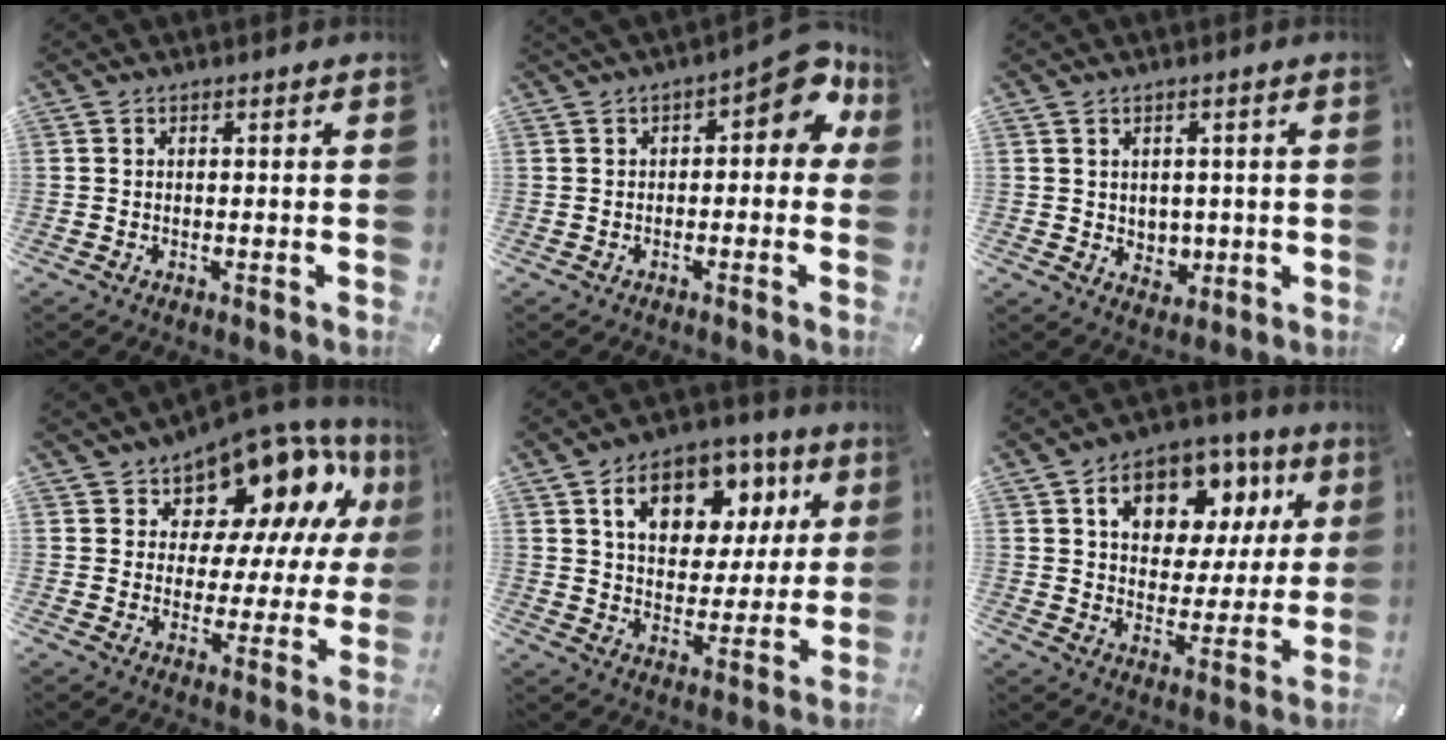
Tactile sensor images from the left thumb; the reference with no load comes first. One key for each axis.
{"total": 9.9, "fx": 3.4, "fy": 4.7, "fz": 8.0, "tx": -0.095, "ty": -0.022, "tz": 0.054}
{"total": 3.9, "fx": 1.3, "fy": 3.6, "fz": 0.6, "tx": 0.004, "ty": -0.007, "tz": 0.020}
{"total": 14.2, "fx": 10.5, "fy": 7.7, "fz": 5.7, "tx": -0.095, "ty": -0.086, "tz": 0.179}
{"total": 15.7, "fx": 7.5, "fy": 10.6, "fz": 8.8, "tx": -0.130, "ty": -0.025, "tz": 0.131}
{"total": 14.5, "fx": 7.0, "fy": 10.0, "fz": 7.7, "tx": -0.121, "ty": -0.030, "tz": 0.123}